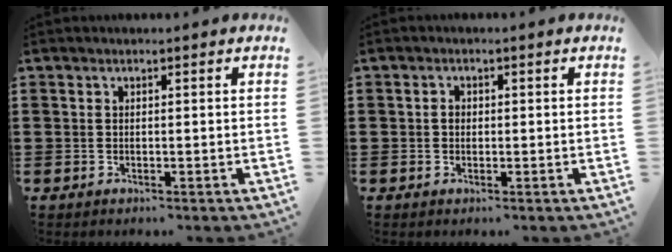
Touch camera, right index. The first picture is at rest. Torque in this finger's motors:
{"motor_torque": [0.08, 0.04, 0.20, 0.04]}